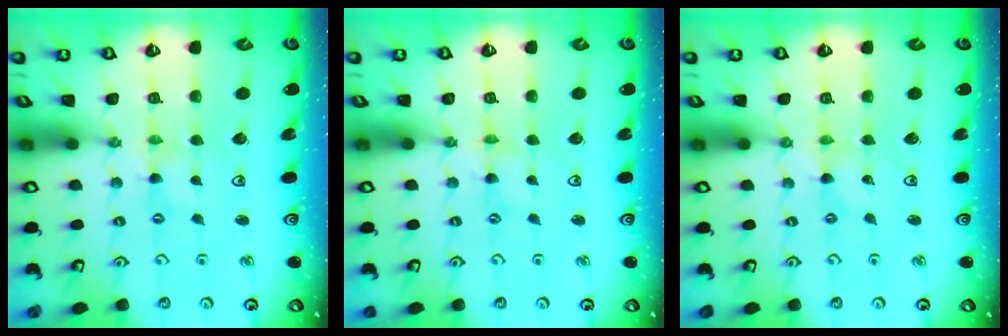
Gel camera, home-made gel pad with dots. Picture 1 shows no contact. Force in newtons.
{"total": 0.0}
{"total": 0.0}